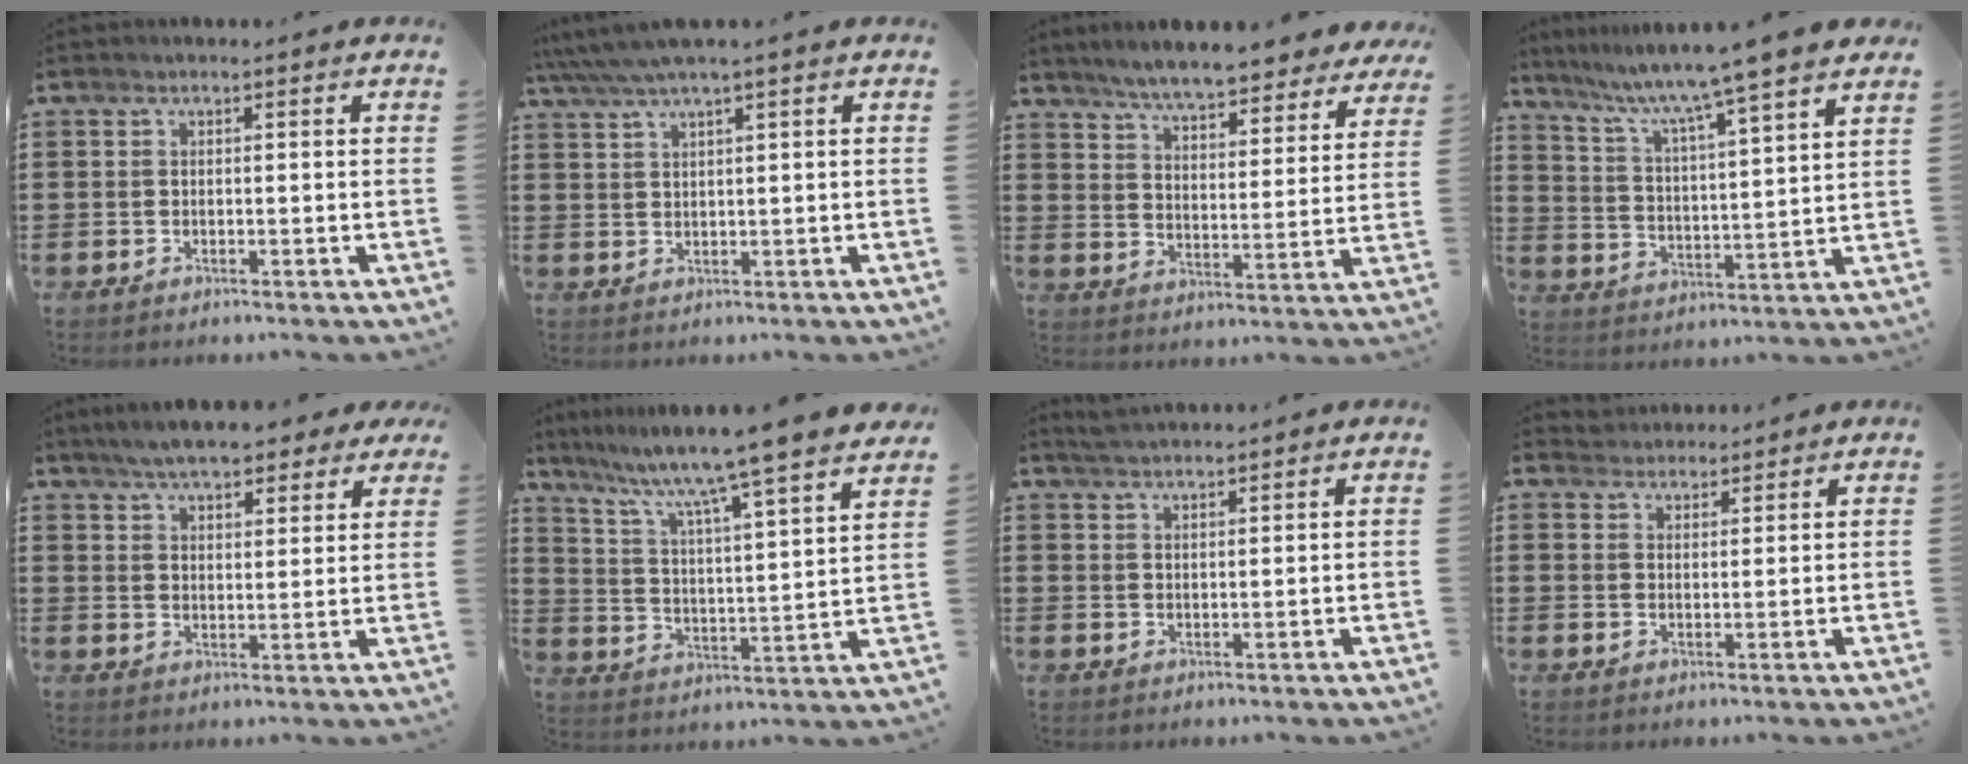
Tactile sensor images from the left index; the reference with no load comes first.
{"total": 2.9, "force": [1.9, -0.1, 2.2], "torque": [-0.048, 0.001, 0.033]}
{"total": 6.2, "force": [6.0, -0.1, 1.7], "torque": [-0.061, -0.038, 0.103]}
{"total": 7.0, "force": [5.9, -1.6, 3.4], "torque": [-0.090, -0.052, 0.089]}
{"total": 6.2, "force": [5.6, 1.5, 2.2], "torque": [-0.064, -0.005, 0.103]}
{"total": 8.3, "force": [7.1, -1.7, 4.0], "torque": [-0.107, -0.063, 0.109]}
{"total": 2.5, "force": [2.5, 0.0, 0.5], "torque": [-0.015, 0.002, 0.048]}
{"total": 2.4, "force": [2.2, 0.7, -0.5], "torque": [0.002, 0.002, 0.043]}